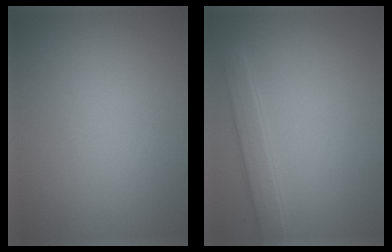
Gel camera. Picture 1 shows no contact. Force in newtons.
{"total": 2.5, "press": 2.5, "slide": 0.1}